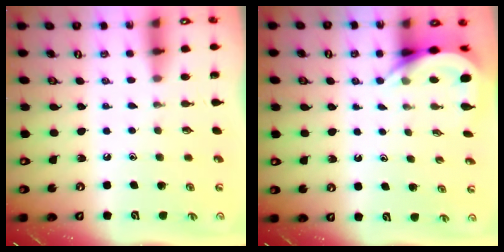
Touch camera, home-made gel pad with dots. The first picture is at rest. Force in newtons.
{"total": 5.3, "press": 5.3, "slide": 0.4}